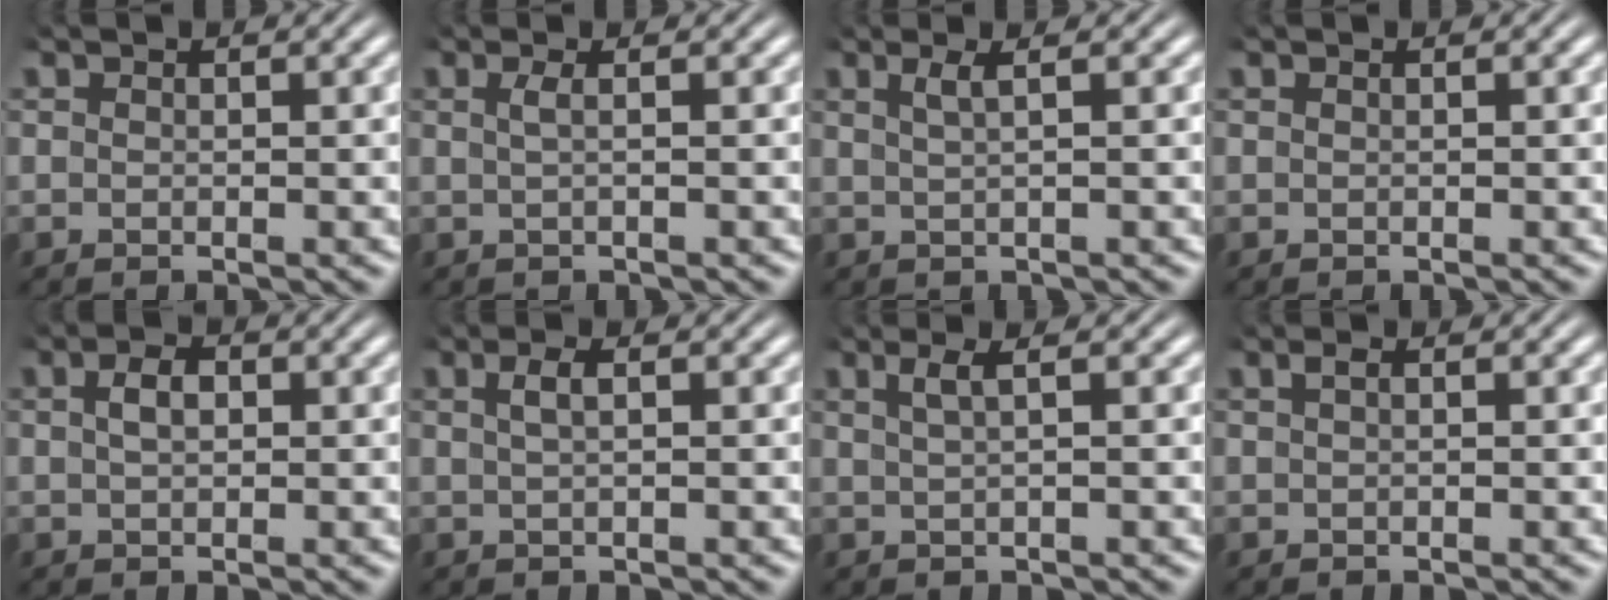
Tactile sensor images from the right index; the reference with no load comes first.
{"total": 1.0, "force": [0.0, -0.3, 1.0], "torque": [-0.019, 0.000, 0.002]}
{"total": 1.6, "force": [0.7, -0.3, 1.4], "torque": [-0.018, 0.003, 0.016]}
{"total": 0.0}
{"total": 1.7, "force": [0.1, 0.7, 1.6], "torque": [-0.022, 0.001, 0.003]}
{"total": 1.4, "force": [0.3, 0.1, 1.4], "torque": [-0.021, 0.002, 0.008]}
{"total": 1.9, "force": [0.8, -0.1, 1.7], "torque": [-0.021, 0.006, 0.017]}
{"total": 0.6, "force": [0.2, 0.0, 0.6], "torque": [-0.009, 0.003, 0.005]}